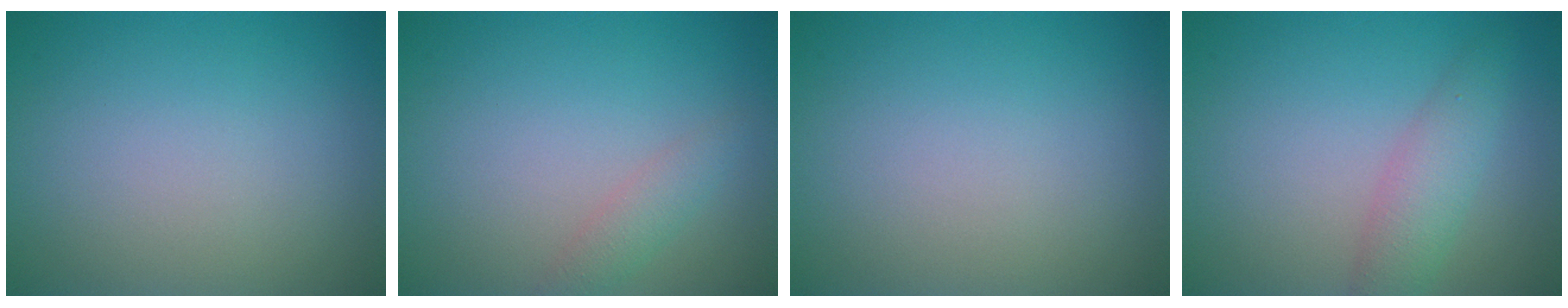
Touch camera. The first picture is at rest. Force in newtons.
{"total": 1.5, "press": 1.5, "slide": 0.0}
{"total": 0.0}
{"total": 2.8, "press": 2.8, "slide": 0.2}